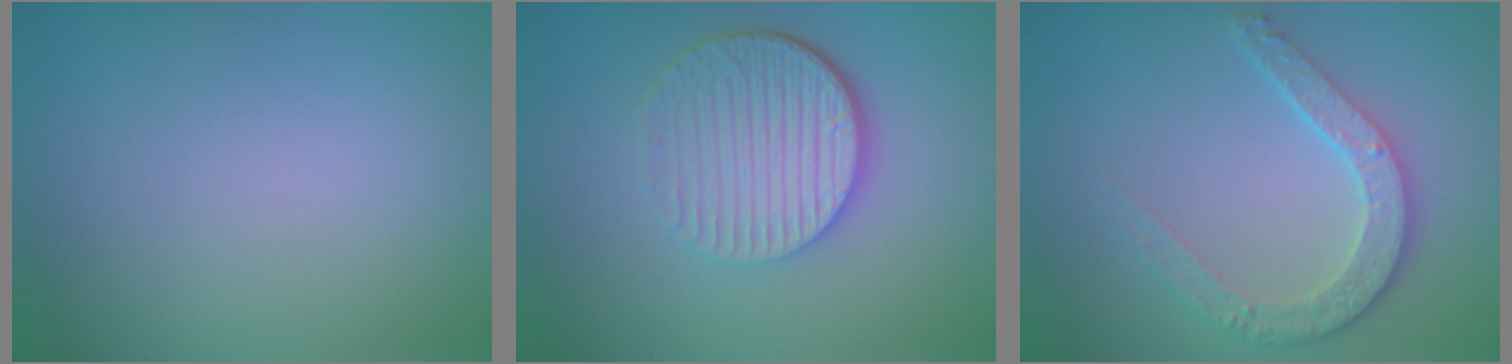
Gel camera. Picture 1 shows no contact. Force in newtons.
{"total": 5.3, "press": 3.8, "slide": 3.6}
{"total": 3.6, "press": 2.9, "slide": 2.2}